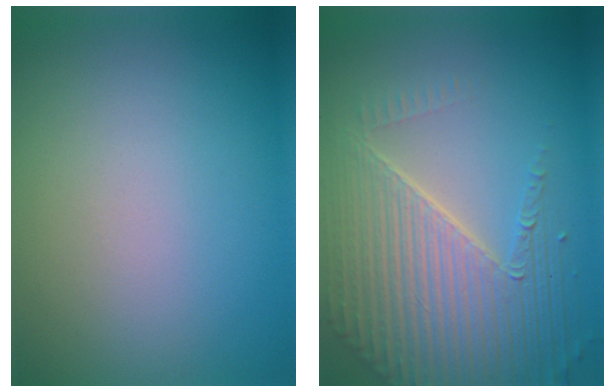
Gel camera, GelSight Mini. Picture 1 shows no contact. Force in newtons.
{"total": 7.9, "press": 5.5, "slide": 5.7}